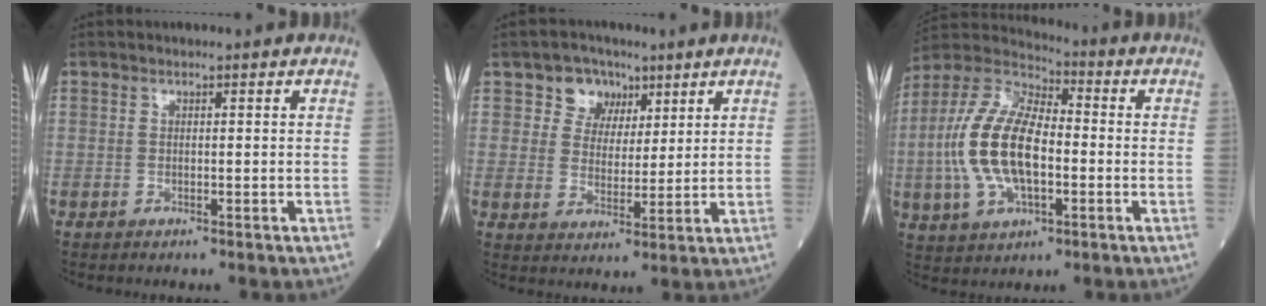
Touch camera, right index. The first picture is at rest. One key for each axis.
{"total": 5.9, "fx": 3.2, "fy": 4.7, "fz": 1.4, "tx": -0.022, "ty": 0.012, "tz": 0.057}
{"total": 16.1, "fx": -1.8, "fy": 7.3, "fz": 14.2, "tx": -0.310, "ty": 0.018, "tz": -0.035}